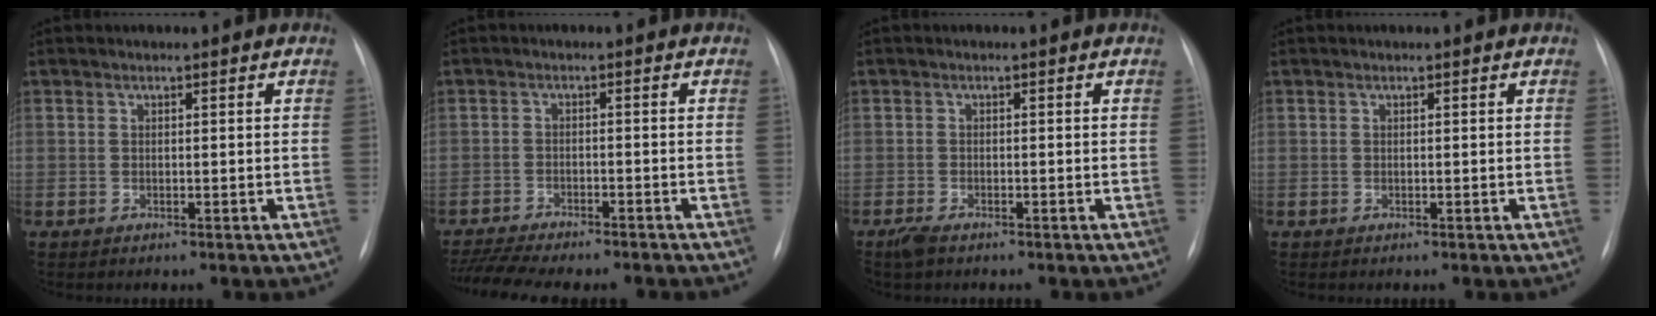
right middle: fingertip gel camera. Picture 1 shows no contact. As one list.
[{"total": 12.3, "force": [-11.0, 1.8, 5.1], "torque": [-0.082, -0.005, -0.155]}, {"total": 2.0, "force": [-1.5, 0.7, 1.1], "torque": [-0.030, -0.005, -0.025]}, {"total": 0.0}]